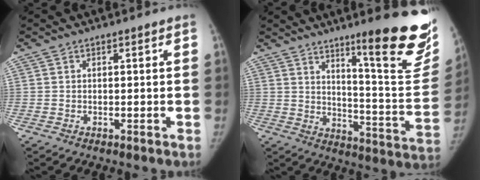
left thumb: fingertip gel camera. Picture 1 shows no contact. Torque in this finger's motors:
{"motor_torque": [1.91, 0.05, 1.24, -1.42, 0.30]}